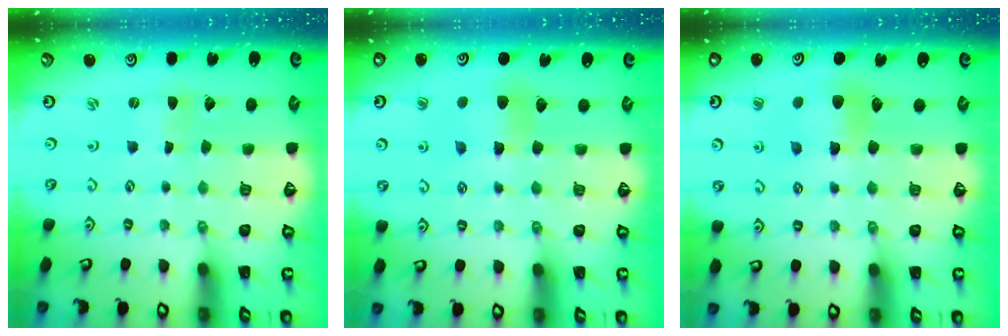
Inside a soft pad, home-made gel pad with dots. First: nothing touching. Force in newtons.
{"total": 6.0, "press": 6.0, "slide": 0.5}
{"total": 6.0, "press": 5.9, "slide": 0.5}